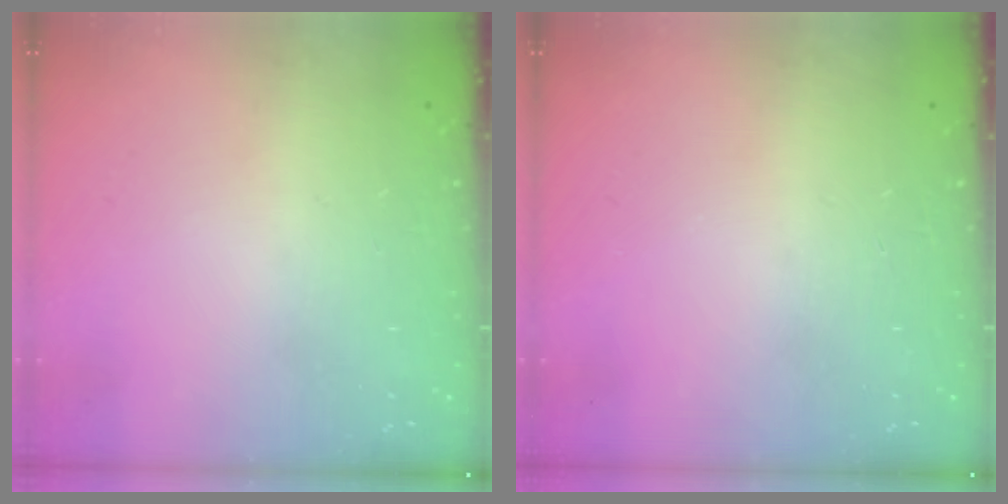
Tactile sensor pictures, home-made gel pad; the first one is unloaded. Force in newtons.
{"total": 0.0}